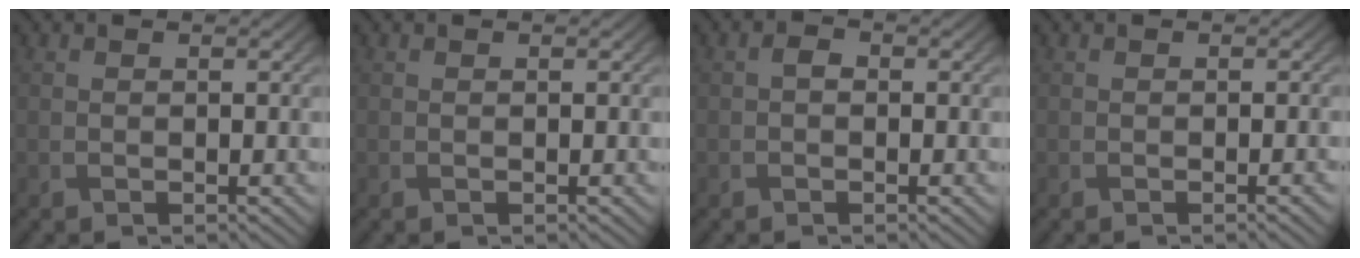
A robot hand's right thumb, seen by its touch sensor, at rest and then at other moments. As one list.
[{"total": 0.0}, {"total": 1.1, "force": [-0.3, 0.8, 0.7], "torque": [-0.013, 0.002, -0.009]}, {"total": 1.0, "force": [-0.3, 0.1, 0.9], "torque": [-0.010, 0.002, -0.008]}]